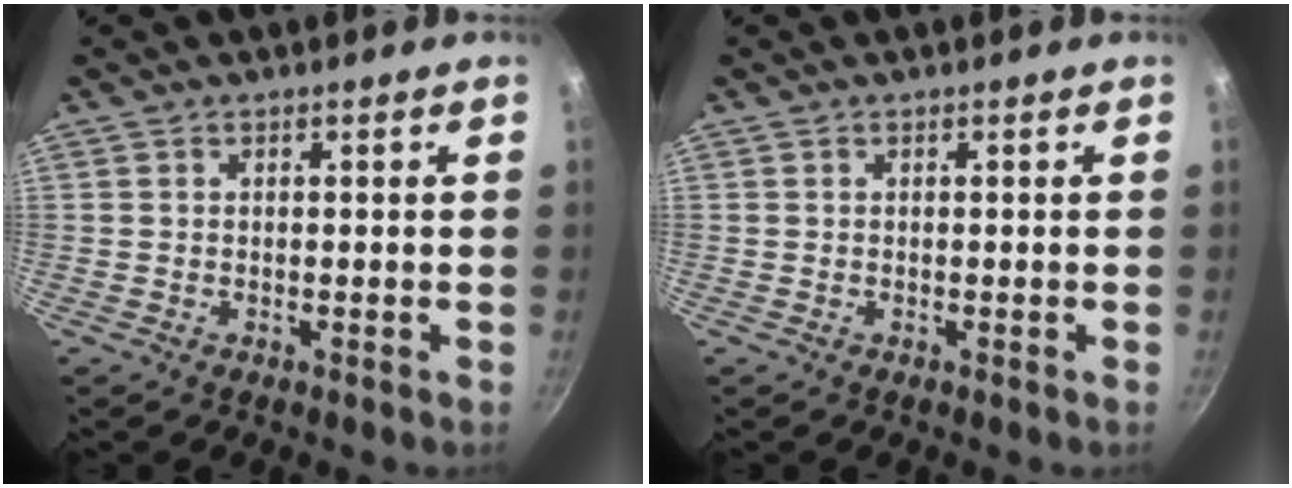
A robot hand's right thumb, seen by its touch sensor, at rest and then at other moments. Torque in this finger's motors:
{"motor_torque": [-0.03, 0.03, 0.00, 0.00, 0.00]}